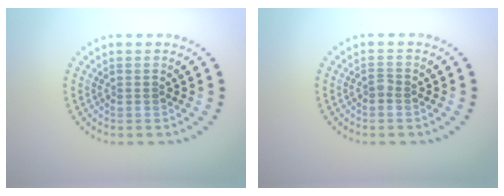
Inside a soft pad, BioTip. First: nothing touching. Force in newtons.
{"total": 0.6, "press": 0.5, "slide": 0.3}